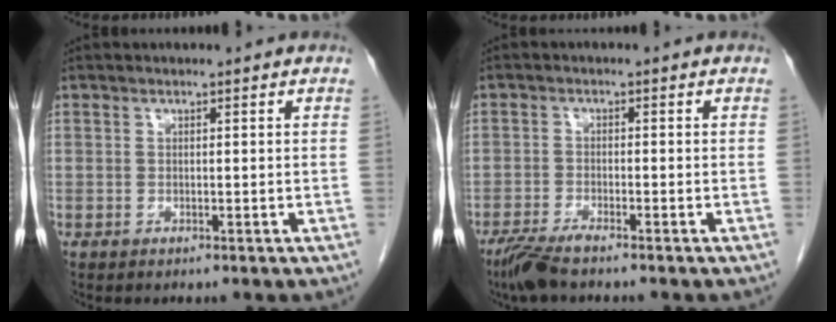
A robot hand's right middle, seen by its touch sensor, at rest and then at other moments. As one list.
[{"total": 4.1, "force": [-3.3, 0.3, 2.4], "torque": [-0.052, -0.012, -0.067]}]